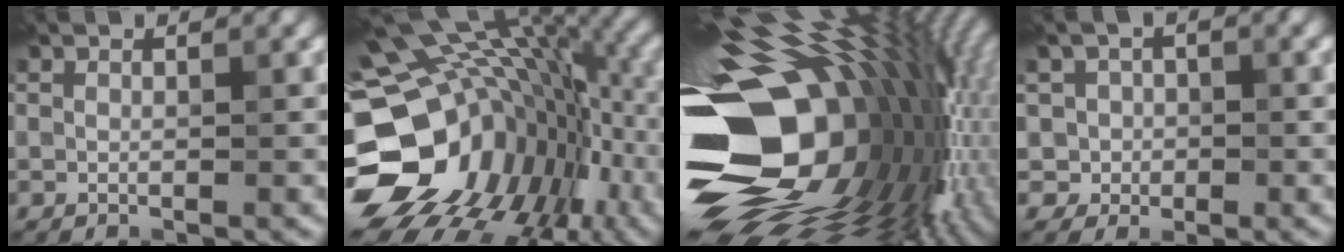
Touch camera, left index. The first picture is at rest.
{"total": 18.3, "force": [-2.9, 13.6, 11.9], "torque": [-0.215, -0.023, -0.012]}
{"total": 19.5, "force": [-1.1, 12.6, 14.8], "torque": [-0.276, -0.020, -0.021]}
{"total": 3.0, "force": [0.0, 3.0, 0.4], "torque": [0.012, 0.022, -0.015]}